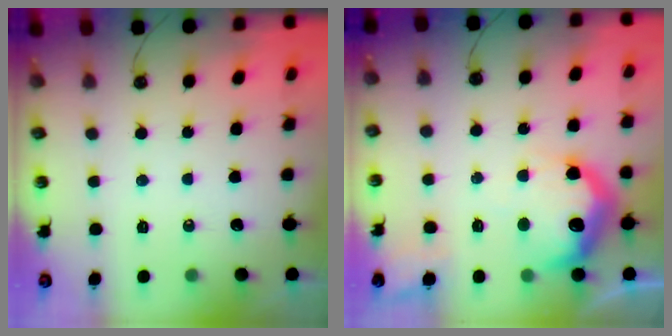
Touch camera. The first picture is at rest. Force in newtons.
{"total": 20.4, "press": 20.3, "slide": 1.4}